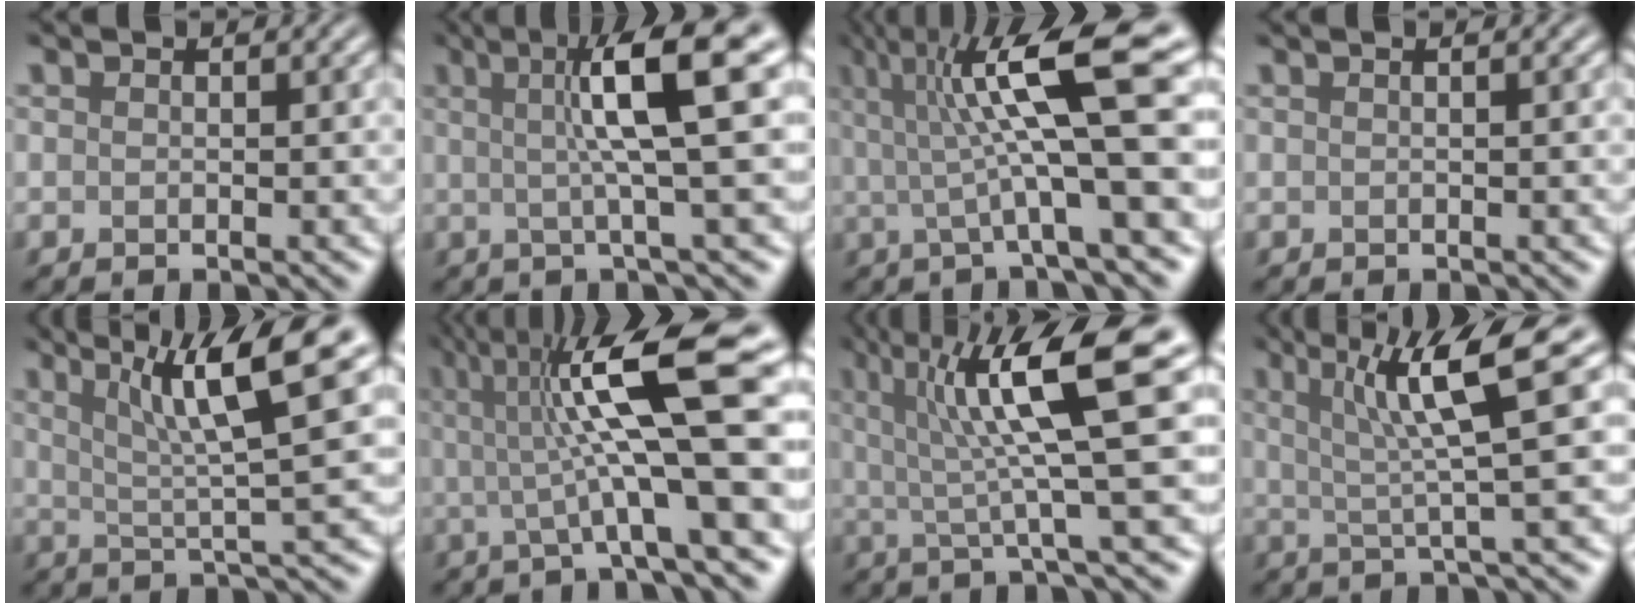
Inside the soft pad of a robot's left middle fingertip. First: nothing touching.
{"total": 8.2, "force": [1.5, 1.2, 8.0], "torque": [-0.114, 0.016, 0.021]}
{"total": 10.8, "force": [2.2, 2.2, 10.3], "torque": [-0.163, 0.007, 0.035]}
{"total": 1.2, "force": [0.6, 0.6, 0.9], "torque": [-0.007, -0.001, -0.009]}
{"total": 9.0, "force": [3.6, 1.7, 8.1], "torque": [-0.125, 0.013, 0.059]}
{"total": 12.2, "force": [2.0, 2.7, 11.8], "torque": [-0.184, 0.011, 0.029]}
{"total": 10.7, "force": [2.9, 1.9, 10.2], "torque": [-0.150, 0.009, 0.043]}
{"total": 7.6, "force": [2.4, 1.2, 7.1], "torque": [-0.115, 0.016, 0.037]}